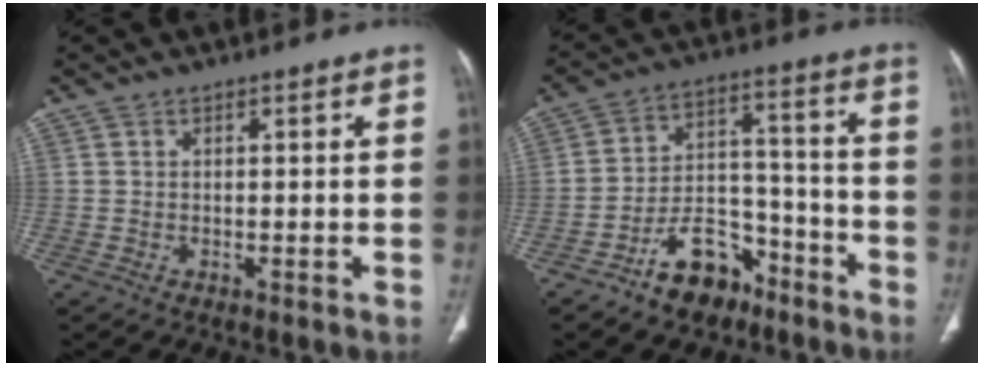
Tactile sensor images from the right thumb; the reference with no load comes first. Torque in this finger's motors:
{"motor_torque": [2.08, 0.44, 0.98, -1.21, 0.21]}